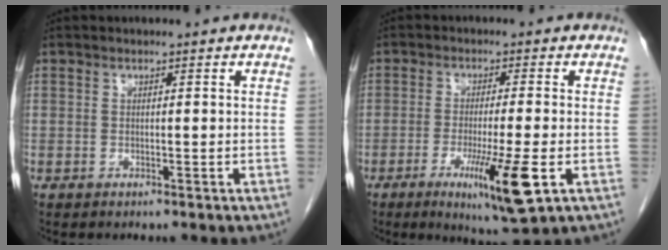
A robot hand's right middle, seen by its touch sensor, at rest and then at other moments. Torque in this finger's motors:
{"motor_torque": [0.30, -0.27, 0.26, 0.10]}